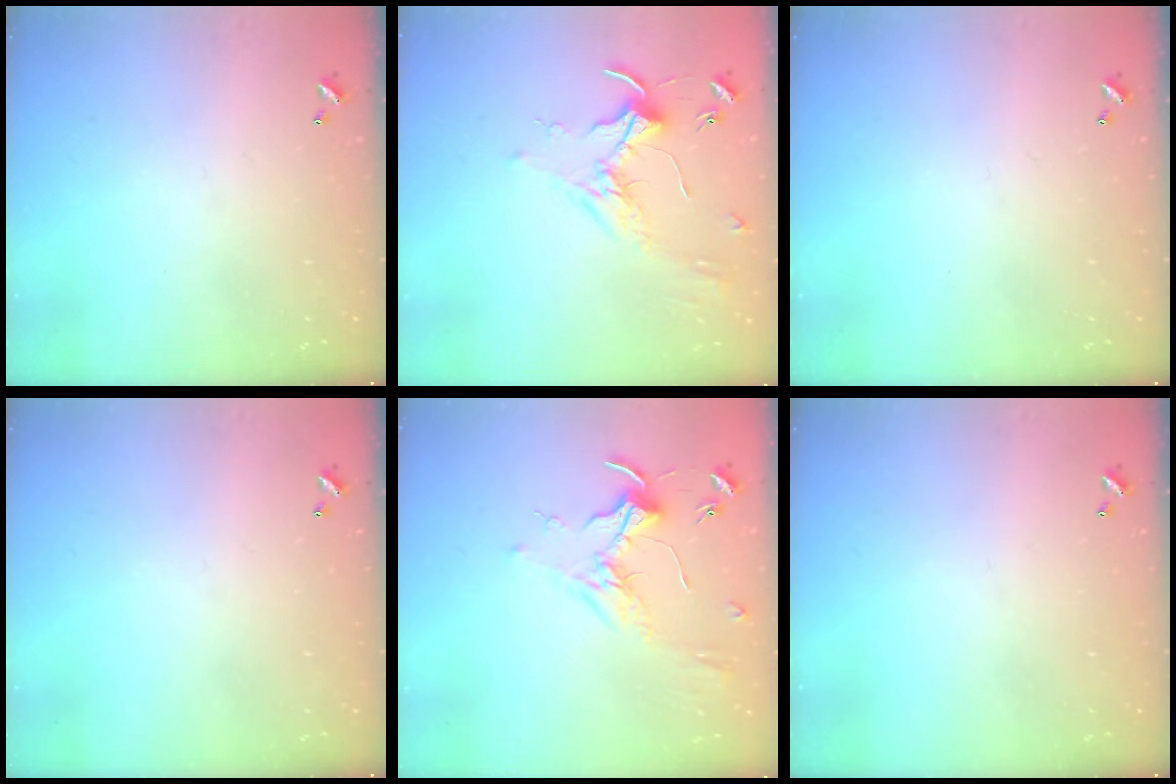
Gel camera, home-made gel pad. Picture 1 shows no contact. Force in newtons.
{"total": 1.7, "press": 1.7, "slide": 0.4}
{"total": 0.0}
{"total": 0.0}
{"total": 1.8, "press": 1.6, "slide": 0.7}
{"total": 0.0}